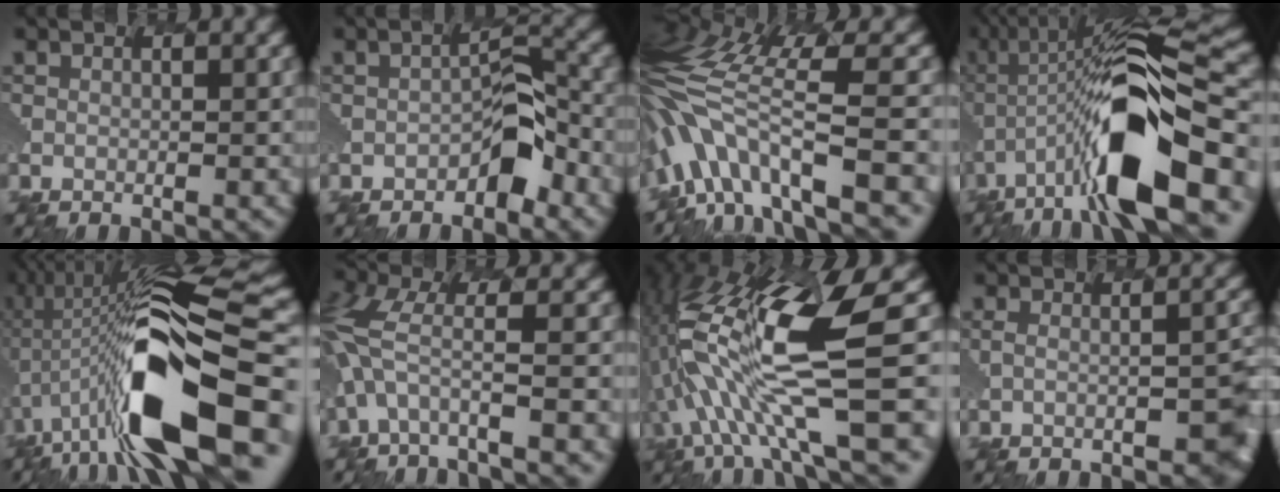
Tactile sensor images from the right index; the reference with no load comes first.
{"total": 2.9, "force": [-2.0, 1.5, 1.5], "torque": [-0.031, 0.022, -0.047]}
{"total": 8.8, "force": [-2.5, 3.1, 7.9], "torque": [-0.179, 0.031, -0.048]}
{"total": 12.6, "force": [-4.6, 4.1, 10.9], "torque": [-0.213, 0.021, -0.092]}
{"total": 14.1, "force": [-1.4, 5.3, 13.0], "torque": [-0.260, 0.032, -0.039]}
{"total": 4.6, "force": [-0.9, 1.6, 4.2], "torque": [-0.133, 0.016, -0.033]}
{"total": 11.1, "force": [-0.2, 2.6, 10.8], "torque": [-0.232, 0.012, 0.001]}
{"total": 3.3, "force": [-1.8, 0.8, 2.6], "torque": [-0.045, 0.006, -0.028]}